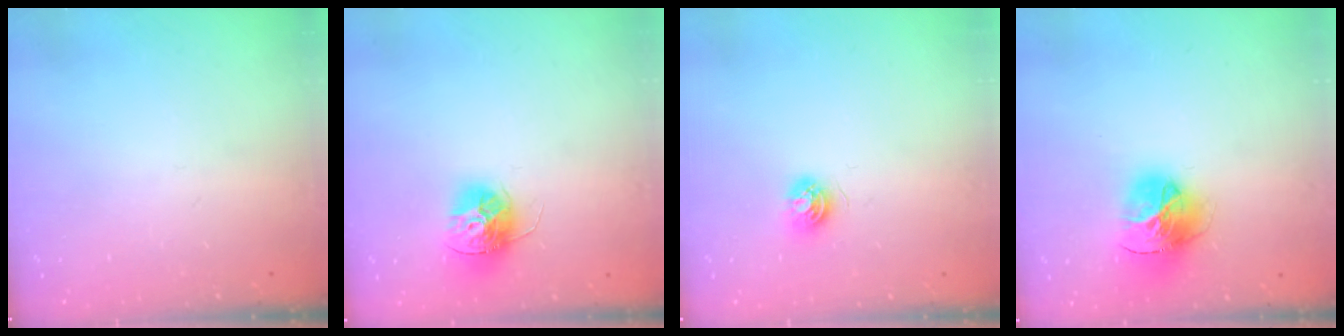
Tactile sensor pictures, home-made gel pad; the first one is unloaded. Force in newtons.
{"total": 12.2, "press": 12.2, "slide": 0.4}
{"total": 4.5, "press": 4.5, "slide": 0.6}
{"total": 16.0, "press": 15.9, "slide": 1.7}